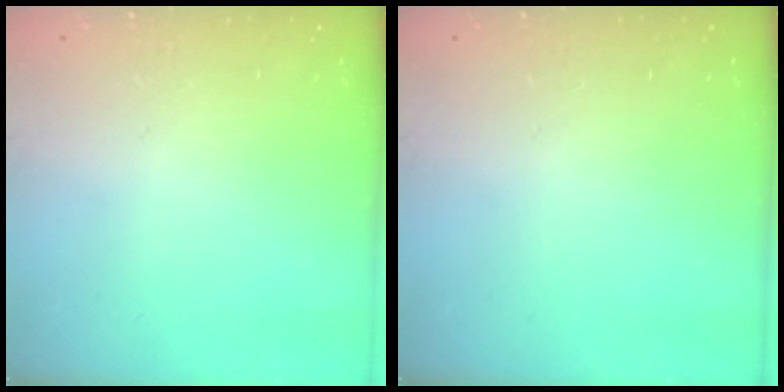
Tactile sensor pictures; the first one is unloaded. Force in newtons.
{"total": 0.0}